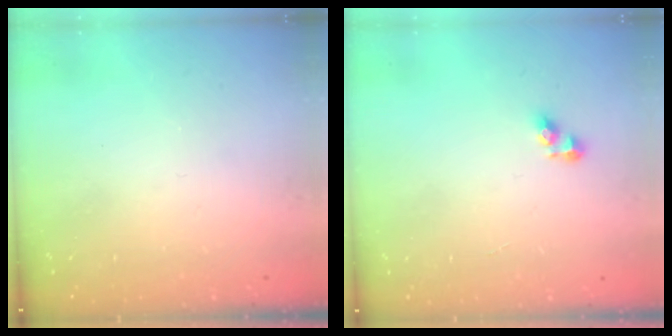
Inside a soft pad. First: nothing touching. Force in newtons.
{"total": 3.4, "press": 3.4, "slide": 0.4}